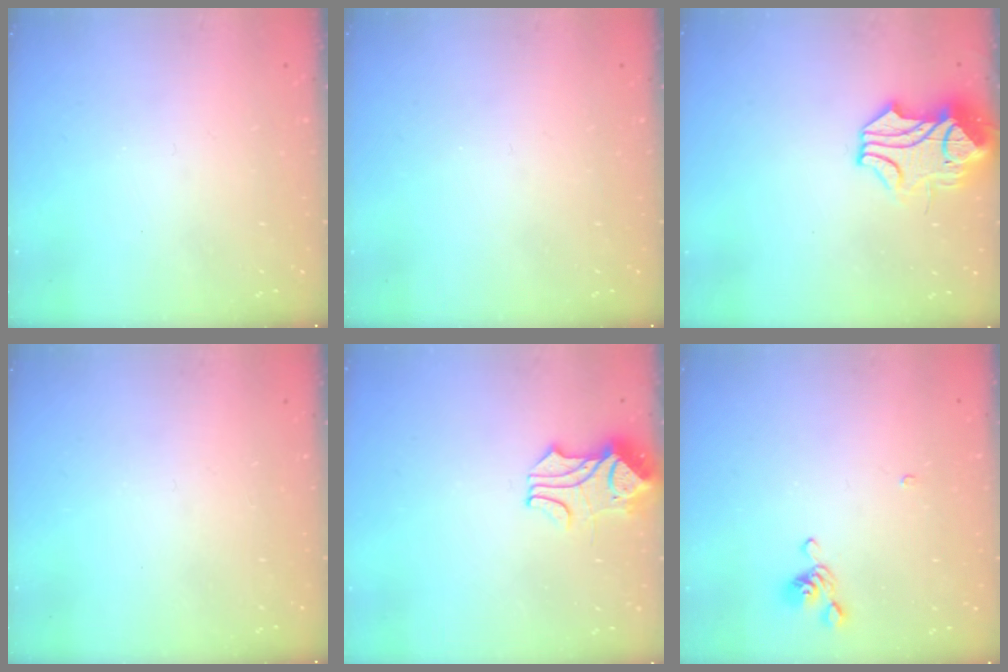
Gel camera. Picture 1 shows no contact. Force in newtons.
{"total": 0.0}
{"total": 4.2, "press": 4.1, "slide": 1.2}
{"total": 0.0}
{"total": 1.7, "press": 1.3, "slide": 1.1}
{"total": 4.2, "press": 4.1, "slide": 0.4}